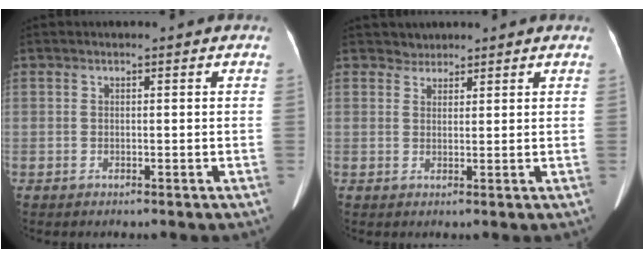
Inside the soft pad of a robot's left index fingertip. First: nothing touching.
{"total": 1.6, "force": [1.3, 0.8, -0.4], "torque": [0.008, 0.005, 0.018]}